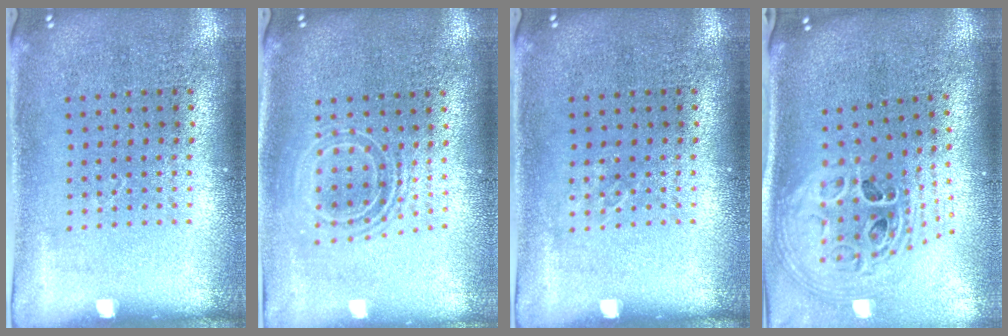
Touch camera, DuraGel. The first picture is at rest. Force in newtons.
{"total": 1.8, "press": 1.3, "slide": 1.1}
{"total": 0.6, "press": 0.6, "slide": 0.1}
{"total": 2.8, "press": 2.0, "slide": 1.9}